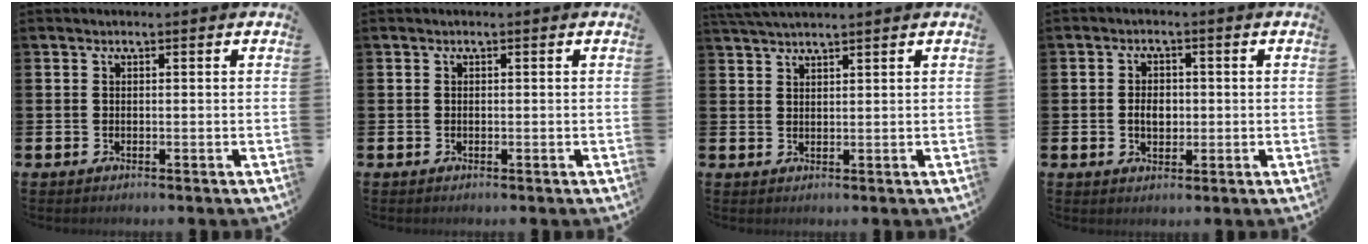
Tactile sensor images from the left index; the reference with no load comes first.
{"total": 0.0}
{"total": 2.5, "force": [2.4, 0.0, 0.6], "torque": [-0.023, -0.002, 0.047]}
{"total": 3.2, "force": [-0.2, 2.3, 2.3], "torque": [-0.029, 0.001, -0.010]}